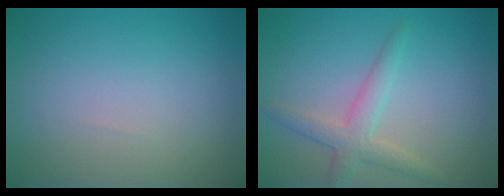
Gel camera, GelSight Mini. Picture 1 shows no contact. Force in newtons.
{"total": 2.8, "press": 2.8, "slide": 0.1}